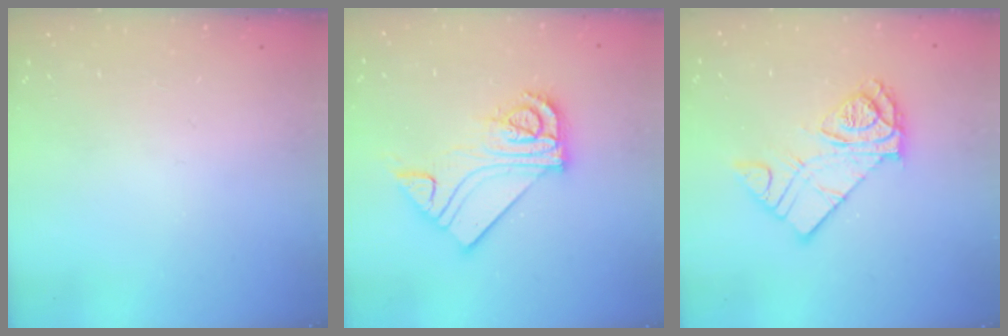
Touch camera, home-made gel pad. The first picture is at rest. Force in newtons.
{"total": 13.3, "press": 13.3, "slide": 1.3}
{"total": 12.9, "press": 12.9, "slide": 0.7}